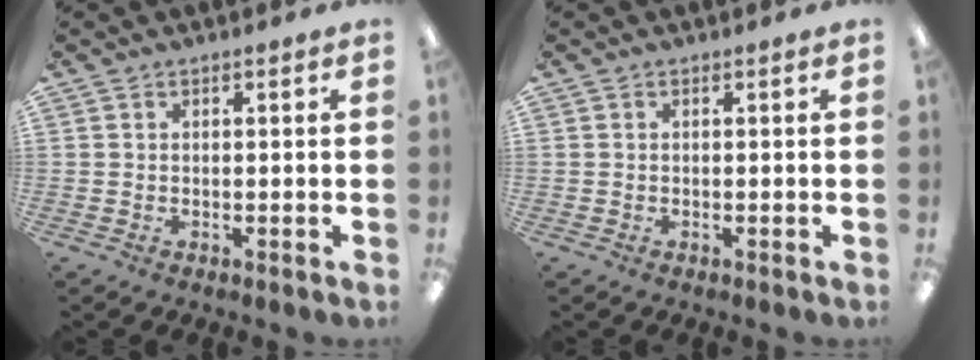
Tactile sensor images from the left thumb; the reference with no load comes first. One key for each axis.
{"total": 0.0}